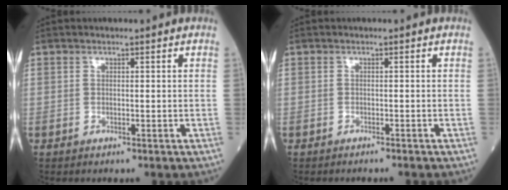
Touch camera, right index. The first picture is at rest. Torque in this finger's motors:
{"motor_torque": [0.09, -0.02, -0.03, -0.01]}